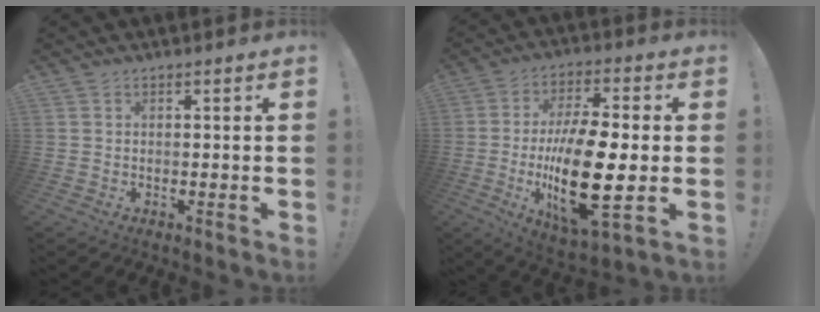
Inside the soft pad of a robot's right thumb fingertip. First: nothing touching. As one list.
[{"total": 21.7, "force": [-3.3, 7.8, 20.0], "torque": [-0.370, -0.008, -0.054]}]